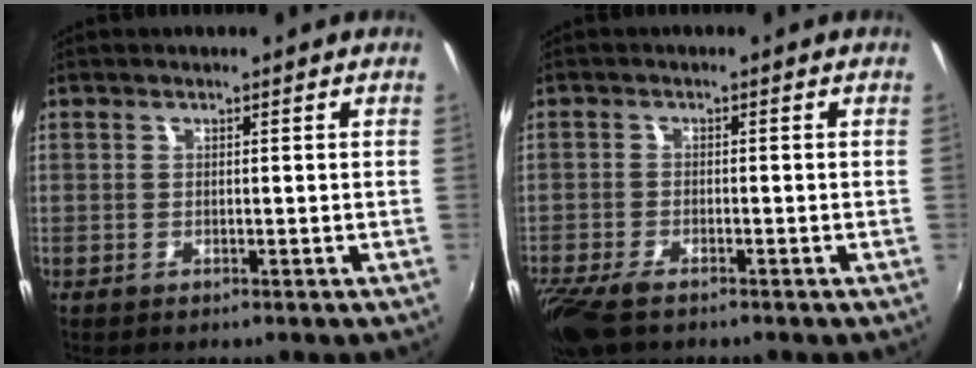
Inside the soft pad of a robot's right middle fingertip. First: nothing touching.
{"total": 7.5, "force": [-5.5, 2.4, 4.4], "torque": [-0.115, -0.033, -0.108]}